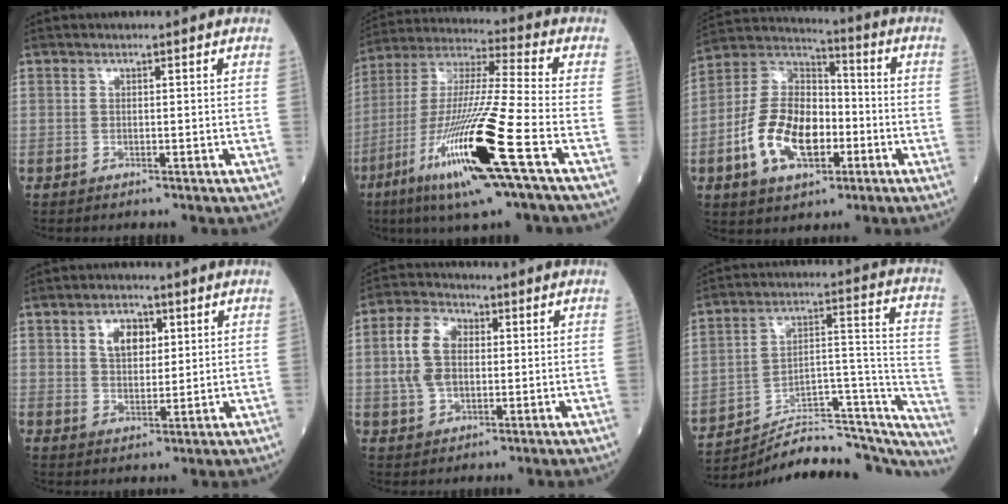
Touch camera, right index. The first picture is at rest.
{"total": 19.9, "force": [-8.4, -0.2, 18.0], "torque": [-0.377, -0.037, -0.160]}
{"total": 14.6, "force": [-4.1, 8.1, 11.4], "torque": [-0.244, 0.018, -0.071]}
{"total": 5.2, "force": [2.2, 3.1, 3.5], "torque": [-0.062, 0.008, 0.043]}
{"total": 7.7, "force": [1.0, 5.1, 5.7], "torque": [-0.129, 0.021, 0.023]}
{"total": 25.8, "force": [-24.4, 5.3, 6.7], "torque": [-0.059, 0.055, -0.338]}